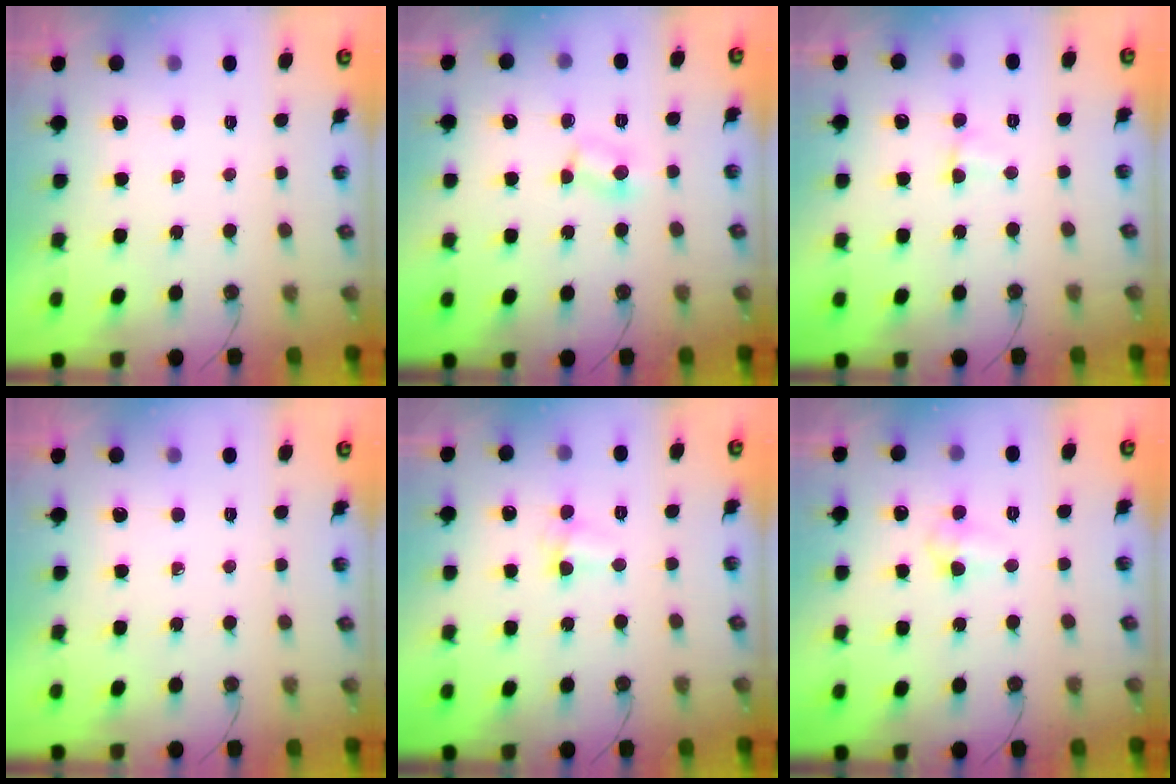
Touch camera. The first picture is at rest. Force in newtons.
{"total": 3.1, "press": 3.1, "slide": 0.4}
{"total": 1.4, "press": 1.4, "slide": 0.4}
{"total": 0.0}
{"total": 2.8, "press": 2.8, "slide": 0.5}
{"total": 3.5, "press": 3.4, "slide": 0.8}